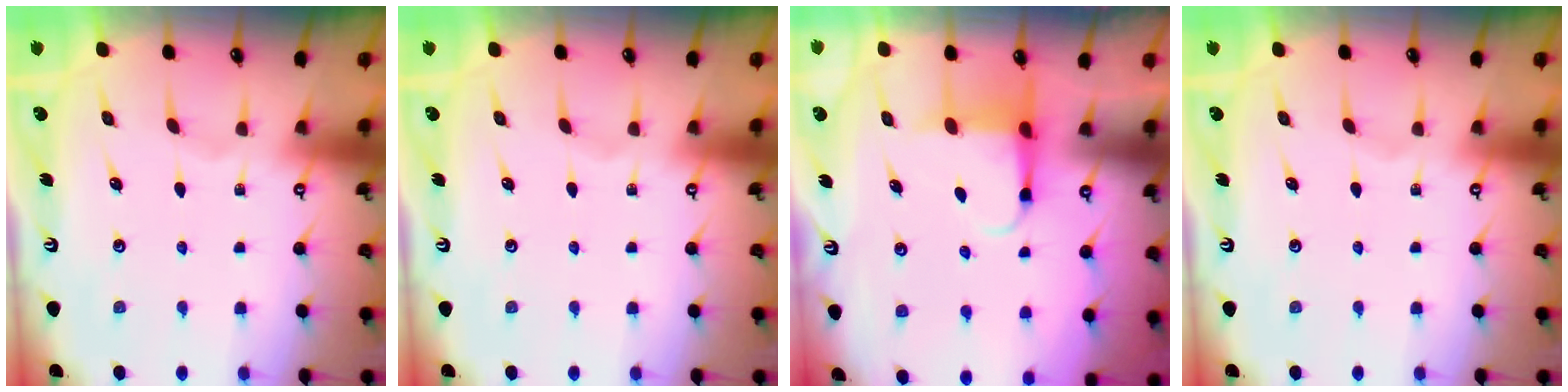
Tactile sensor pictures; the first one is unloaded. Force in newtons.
{"total": 0.0}
{"total": 3.9, "press": 3.9, "slide": 0.6}
{"total": 0.0}